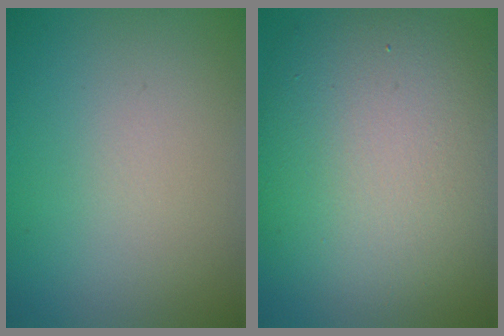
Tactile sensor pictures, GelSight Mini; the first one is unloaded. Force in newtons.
{"total": 12.5, "press": 12.4, "slide": 0.9}